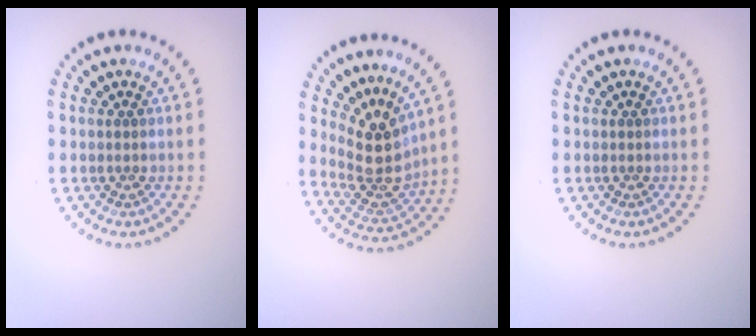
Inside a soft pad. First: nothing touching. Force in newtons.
{"total": 4.0, "press": 3.2, "slide": 2.3}
{"total": 0.0}